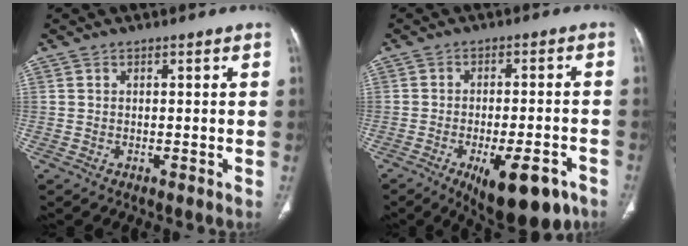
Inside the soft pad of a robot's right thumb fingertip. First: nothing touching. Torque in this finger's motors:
{"motor_torque": [3.56, 1.44, 0.82, -0.96, 0.31]}